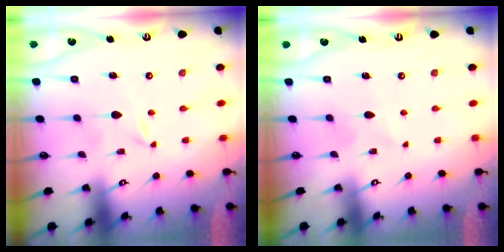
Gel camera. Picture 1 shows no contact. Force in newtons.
{"total": 2.9, "press": 2.8, "slide": 0.4}